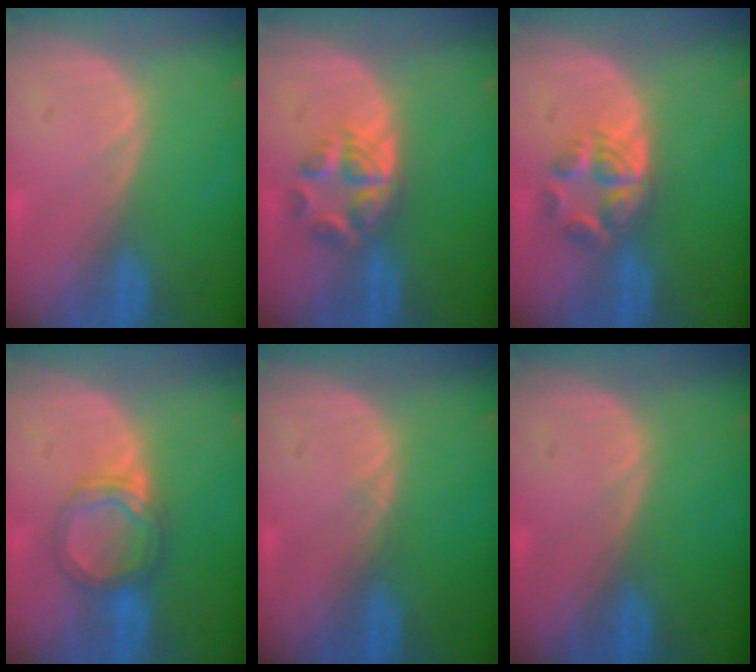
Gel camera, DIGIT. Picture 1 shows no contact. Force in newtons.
{"total": 5.9, "press": 5.0, "slide": 3.1}
{"total": 5.9, "press": 5.0, "slide": 3.1}
{"total": 5.3, "press": 5.0, "slide": 1.9}
{"total": 0.5, "press": 0.5, "slide": 0.1}
{"total": 0.0}